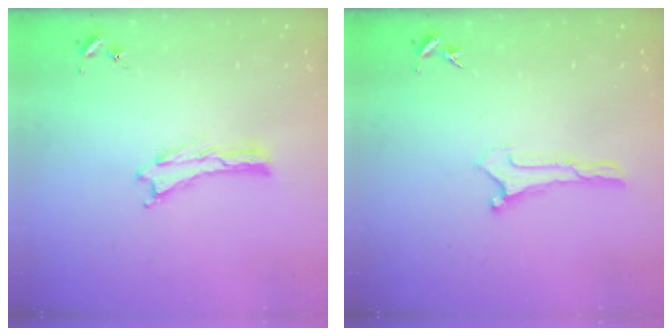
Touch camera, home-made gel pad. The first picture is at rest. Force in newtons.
{"total": 0.0}